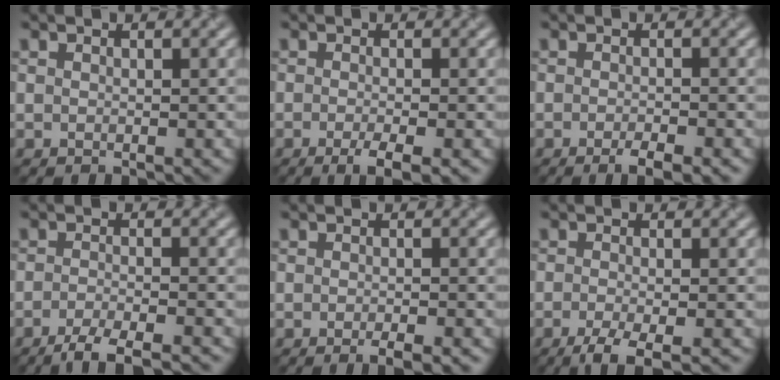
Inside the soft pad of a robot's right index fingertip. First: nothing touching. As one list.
[{"total": 2.9, "force": [-1.4, 0.6, 2.5], "torque": [-0.038, -0.006, -0.027]}, {"total": 2.8, "force": [-1.6, 0.5, 2.2], "torque": [-0.031, -0.003, -0.028]}, {"total": 4.5, "force": [-3.4, 0.8, 2.8], "torque": [-0.043, -0.004, -0.065]}, {"total": 2.5, "force": [-1.5, 0.4, 1.9], "torque": [-0.022, -0.003, -0.026]}, {"total": 3.7, "force": [-2.4, 0.8, 2.7], "torque": [-0.045, -0.007, -0.050]}]